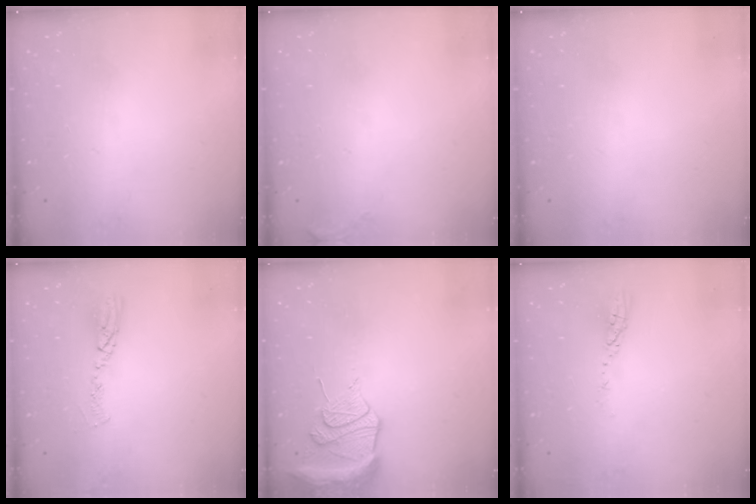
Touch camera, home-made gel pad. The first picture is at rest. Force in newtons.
{"total": 5.4, "press": 5.1, "slide": 1.8}
{"total": 0.0}
{"total": 7.2, "press": 7.1, "slide": 0.6}
{"total": 13.1, "press": 13.1, "slide": 1.3}
{"total": 3.5, "press": 3.5, "slide": 0.2}